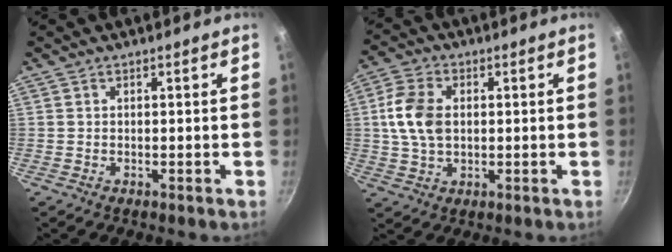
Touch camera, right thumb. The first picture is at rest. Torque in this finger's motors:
{"motor_torque": [0.75, 0.97, 1.43, -0.10, 0.15]}